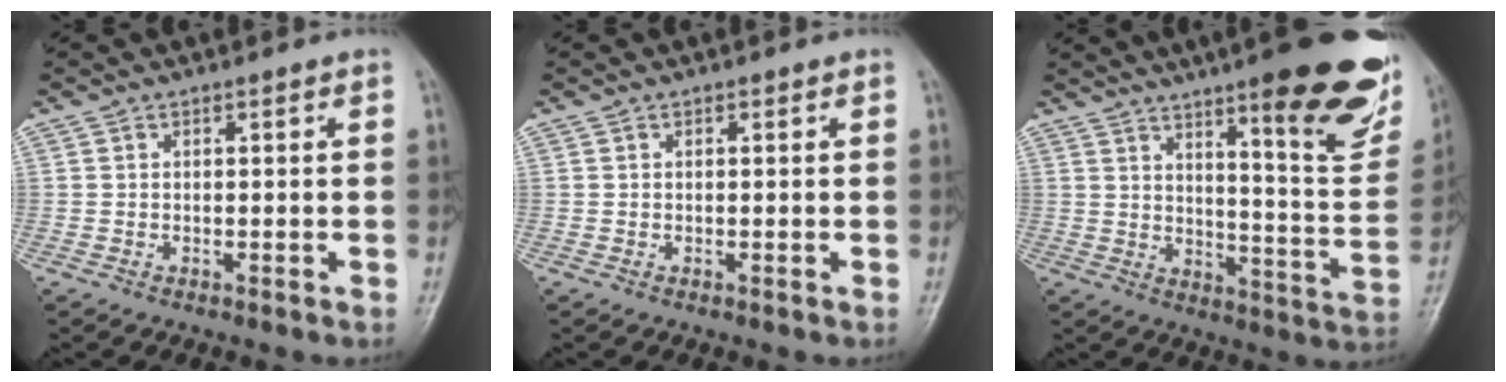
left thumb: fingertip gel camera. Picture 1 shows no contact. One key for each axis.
{"total": 0.0}
{"total": 23.9, "fx": 14.4, "fy": 4.8, "fz": 18.5, "tx": -0.217, "ty": -0.069, "tz": 0.198}